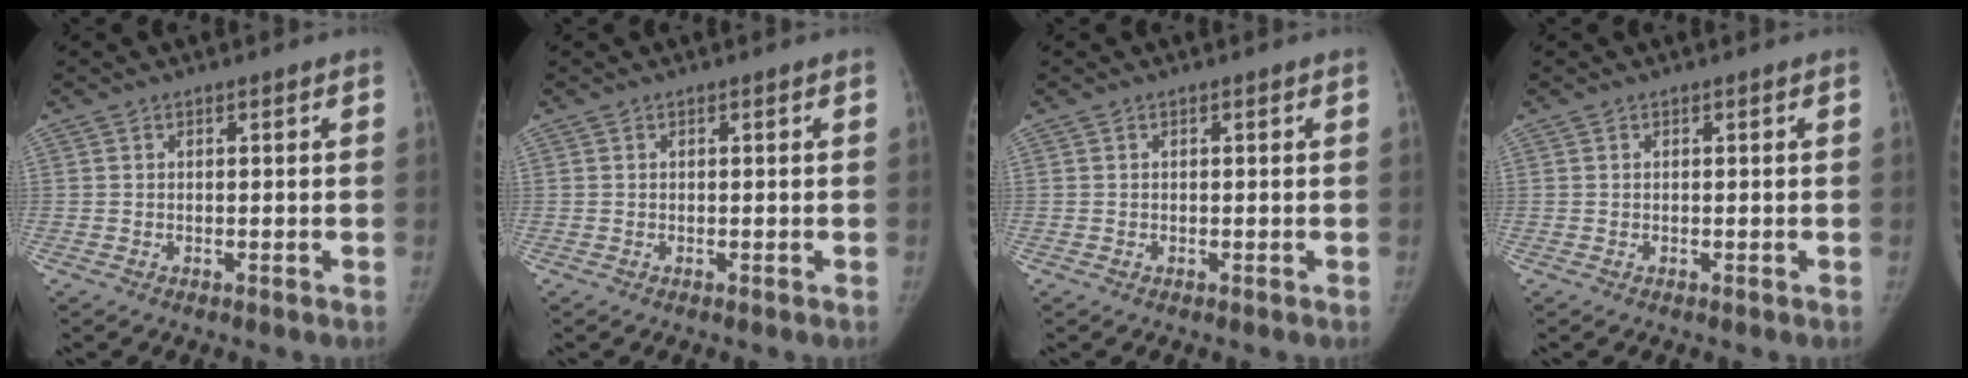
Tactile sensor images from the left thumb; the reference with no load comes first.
{"total": 0.0}
{"total": 0.0}
{"total": 0.0}